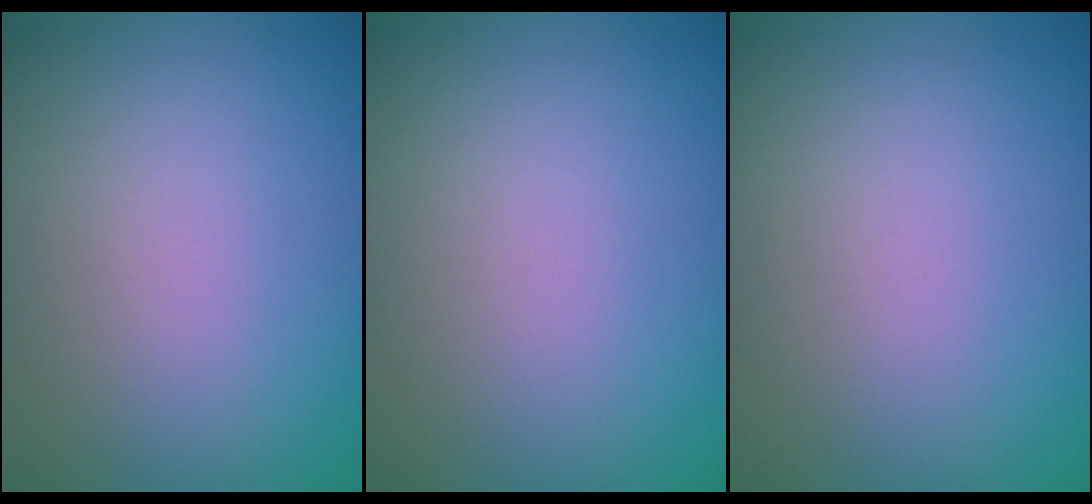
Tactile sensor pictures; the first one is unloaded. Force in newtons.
{"total": 0.0}
{"total": 0.0}